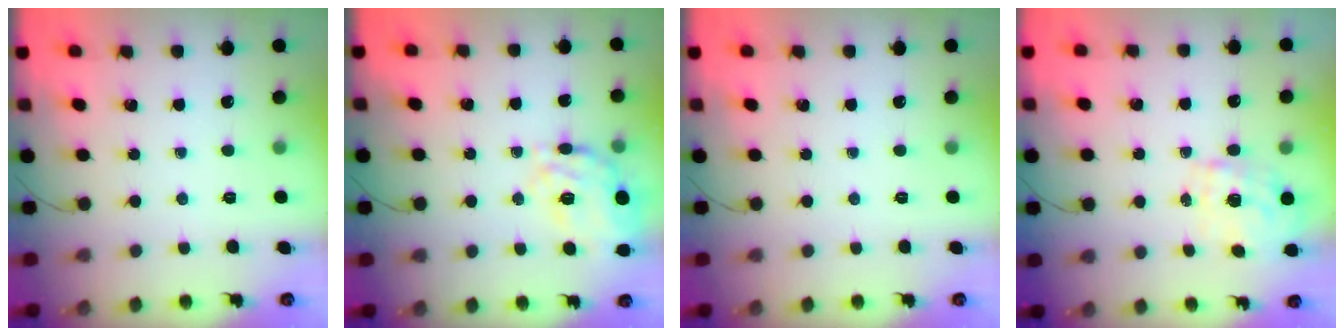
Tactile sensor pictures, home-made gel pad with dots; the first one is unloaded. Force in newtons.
{"total": 15.0, "press": 14.8, "slide": 2.6}
{"total": 0.0}
{"total": 1.0, "press": 0.8, "slide": 0.6}